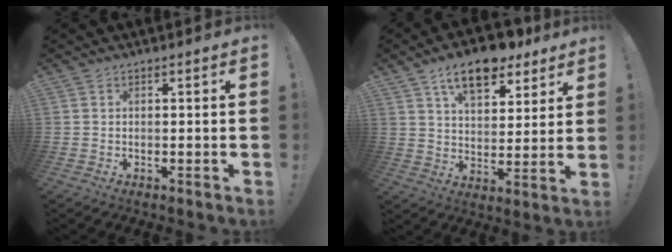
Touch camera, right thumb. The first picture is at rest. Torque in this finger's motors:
{"motor_torque": [1.05, 2.62, 0.45, 0.18, 0.31]}